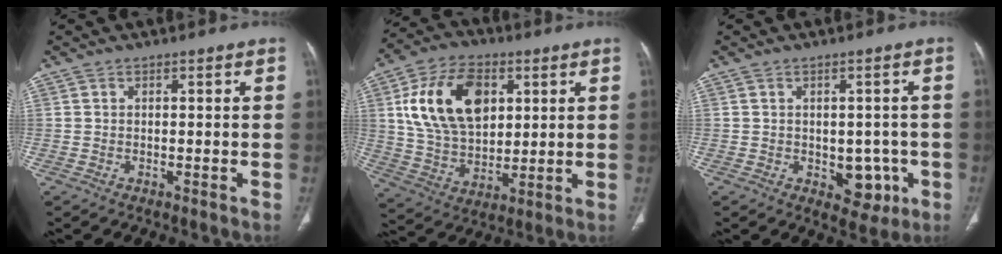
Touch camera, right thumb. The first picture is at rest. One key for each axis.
{"total": 18.7, "fx": 5.5, "fy": 12.0, "fz": 13.2, "tx": -0.208, "ty": -0.009, "tz": 0.107}
{"total": 6.3, "fx": -1.6, "fy": 4.3, "fz": 4.2, "tx": -0.017, "ty": 0.004, "tz": -0.011}